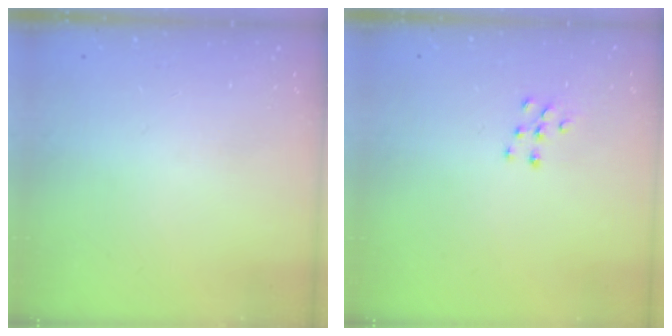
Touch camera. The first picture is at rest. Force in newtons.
{"total": 6.8, "press": 6.8, "slide": 0.4}